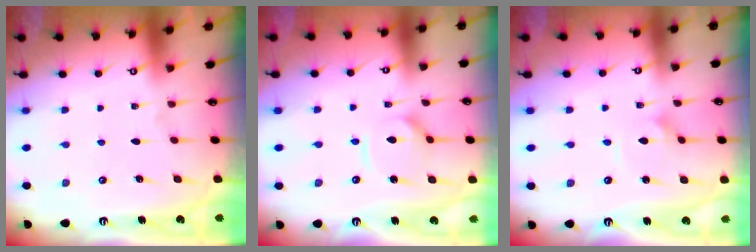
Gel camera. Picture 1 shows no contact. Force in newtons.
{"total": 8.0, "press": 8.0, "slide": 0.7}
{"total": 2.3, "press": 2.3, "slide": 0.1}